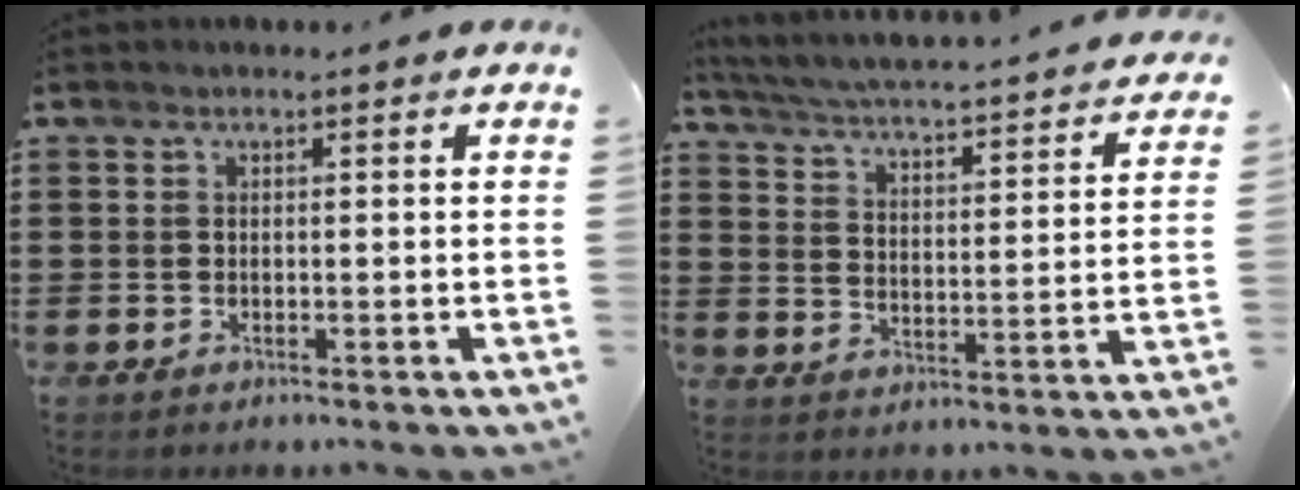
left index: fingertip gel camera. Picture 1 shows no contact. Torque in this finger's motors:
{"motor_torque": [2.14, 0.00, 0.25, 0.12]}